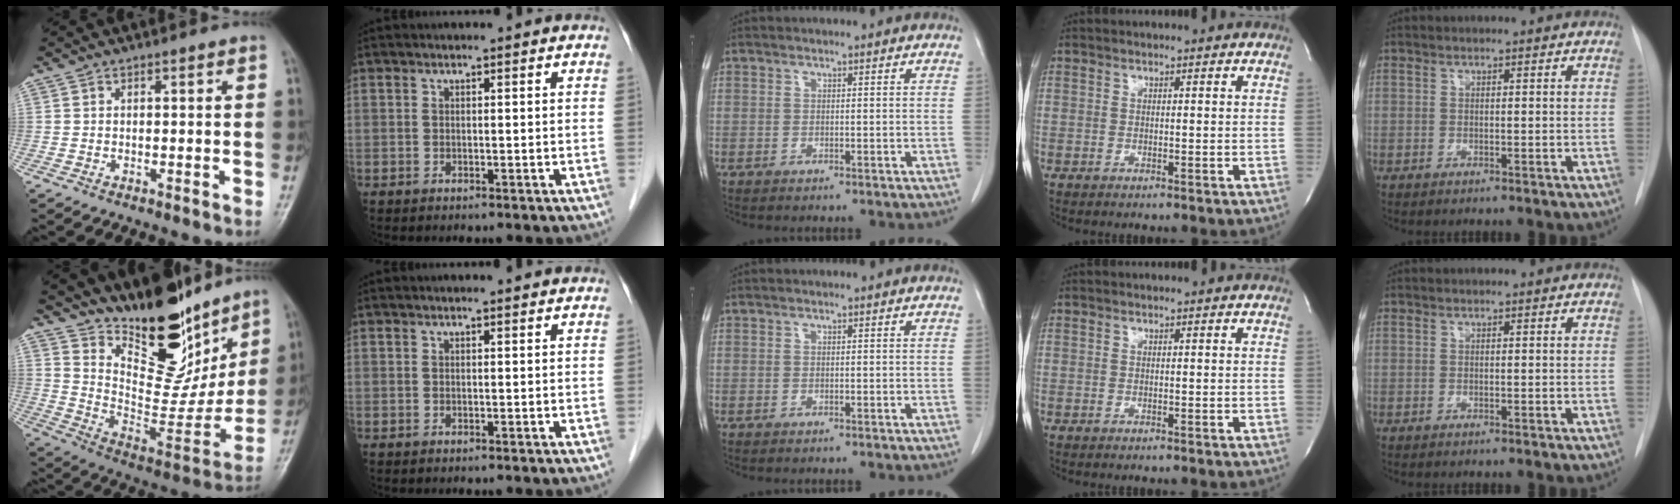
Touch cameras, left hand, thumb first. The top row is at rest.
{"thumb": {"total": 23.6, "force": [17.2, 10.0, 12.7], "torque": [-0.139, -0.109, 0.280]}, "index": {"total": 1.3, "force": [1.3, -0.1, 0.4], "torque": [-0.009, 0.005, 0.018]}}